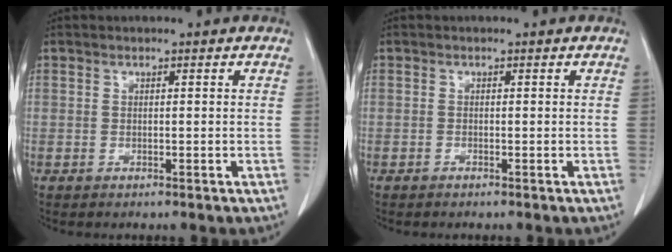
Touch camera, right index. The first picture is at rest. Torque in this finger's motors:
{"motor_torque": [-0.01, -0.05, 0.03, 0.01]}